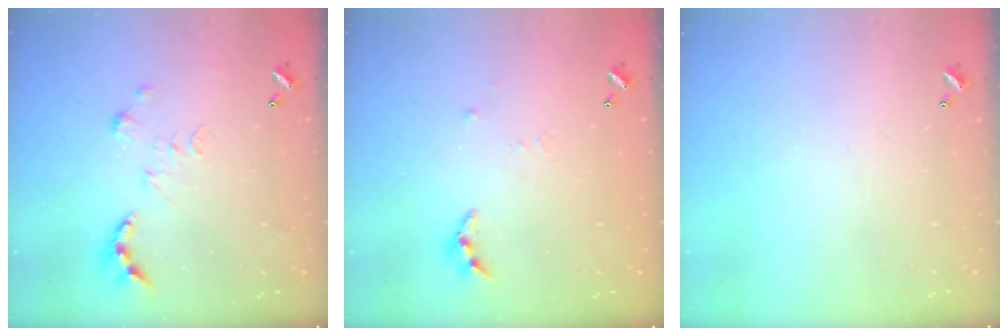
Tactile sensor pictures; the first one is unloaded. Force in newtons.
{"total": 3.3, "press": 3.3, "slide": 0.4}
{"total": 0.0}